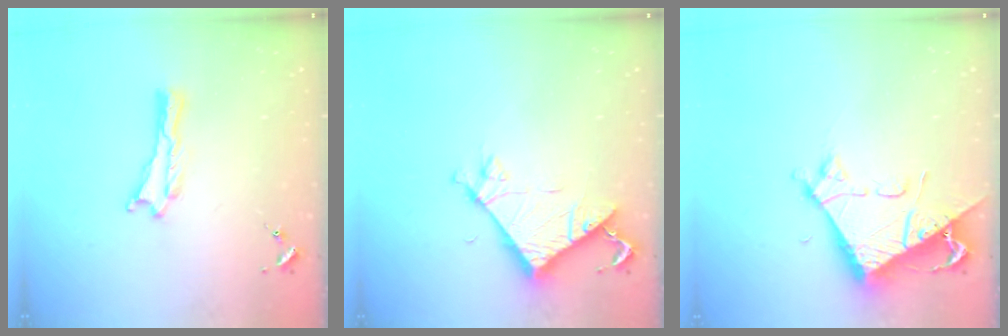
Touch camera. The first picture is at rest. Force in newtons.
{"total": 7.2, "press": 7.1, "slide": 0.4}
{"total": 7.3, "press": 7.3, "slide": 0.6}